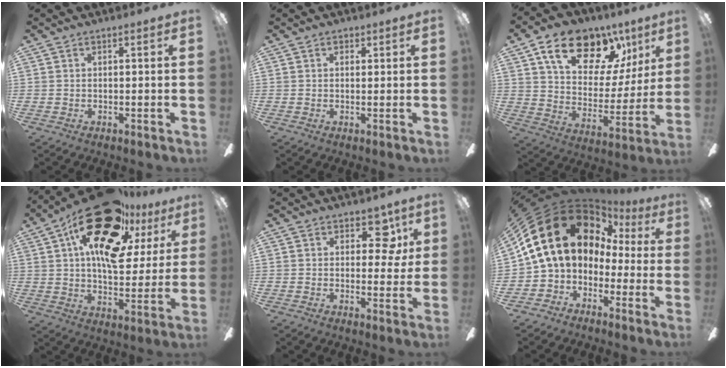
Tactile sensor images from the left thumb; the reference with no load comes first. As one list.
[{"total": 0.8, "force": [0.5, 0.6, 0.2], "torque": [0.004, -0.001, 0.008]}, {"total": 19.1, "force": [11.5, 10.9, 10.7], "torque": [-0.169, -0.060, 0.201]}, {"total": 24.9, "force": [14.2, 11.2, 17.1], "torque": [-0.280, -0.066, 0.242]}, {"total": 8.0, "force": [3.3, 5.1, 5.3], "torque": [-0.055, -0.005, 0.052]}, {"total": 20.8, "force": [5.7, 15.1, 13.0], "torque": [-0.262, -0.023, 0.110]}]